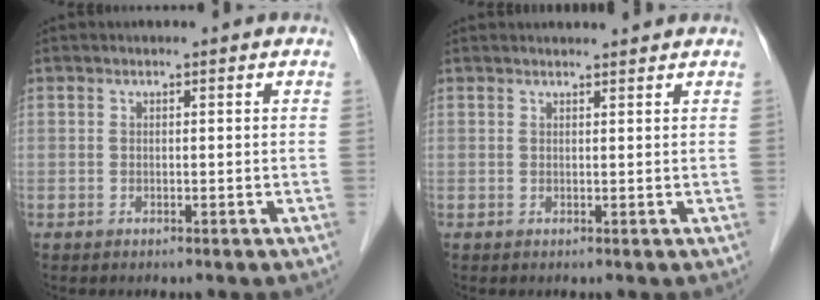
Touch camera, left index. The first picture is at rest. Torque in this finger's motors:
{"motor_torque": [-0.22, -0.44, 0.11, 0.02]}